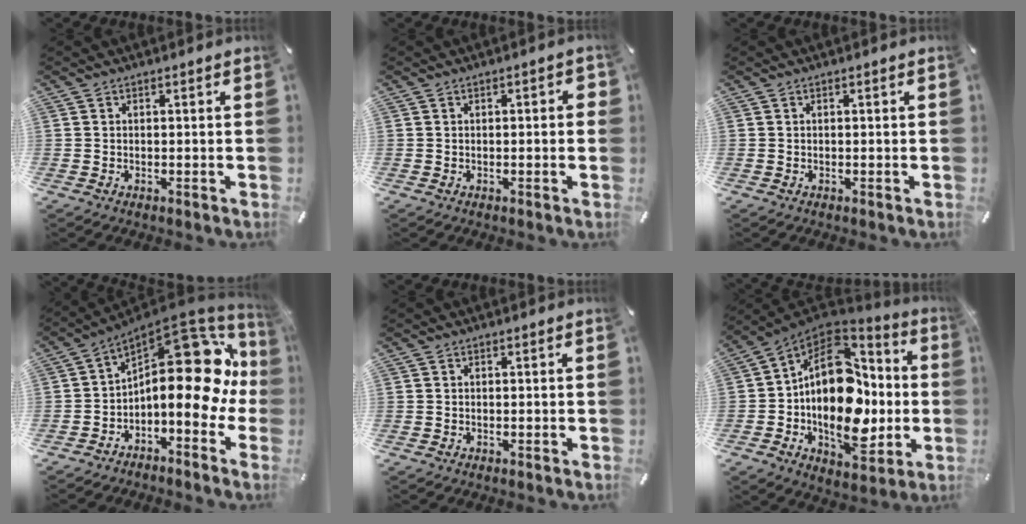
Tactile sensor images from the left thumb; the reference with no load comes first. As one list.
[{"total": 2.2, "force": [-0.2, 0.8, 2.0], "torque": [-0.027, 0.002, -0.007]}, {"total": 0.0}, {"total": 19.5, "force": [3.4, 9.8, 16.5], "torque": [-0.235, -0.056, 0.055]}, {"total": 0.0}, {"total": 23.4, "force": [-1.5, 15.9, 17.1], "torque": [-0.287, -0.013, -0.016]}]